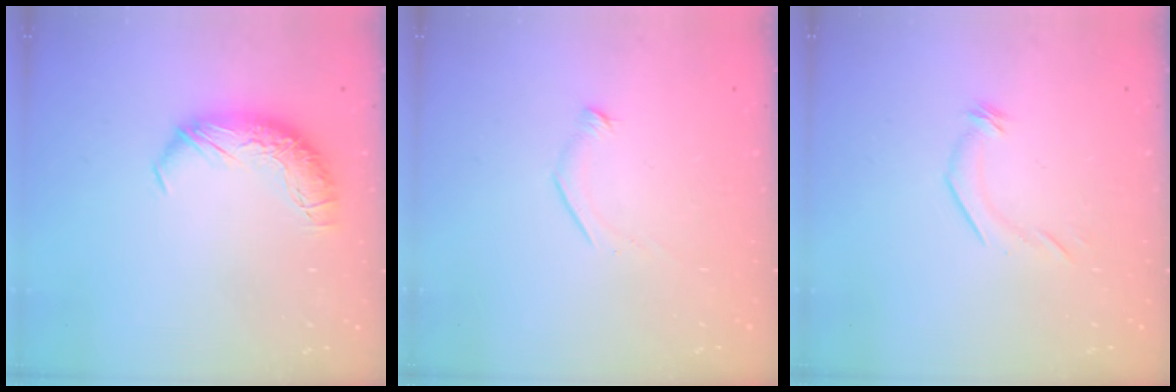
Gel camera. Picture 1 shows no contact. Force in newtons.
{"total": 7.3, "press": 7.3, "slide": 0.8}
{"total": 5.3, "press": 5.2, "slide": 1.0}